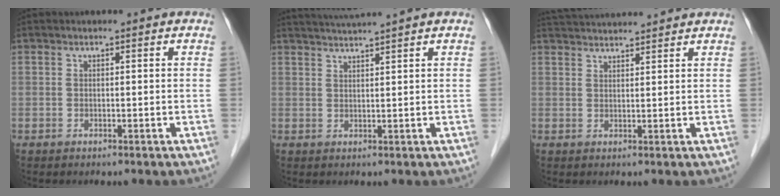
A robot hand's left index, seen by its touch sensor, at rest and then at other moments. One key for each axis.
{"total": 4.6, "fx": 4.1, "fy": -1.6, "fz": 1.3, "tx": -0.022, "ty": 0.006, "tz": 0.069}
{"total": 9.0, "fx": 8.7, "fy": 0.0, "fz": 2.4, "tx": -0.048, "ty": 0.032, "tz": 0.132}